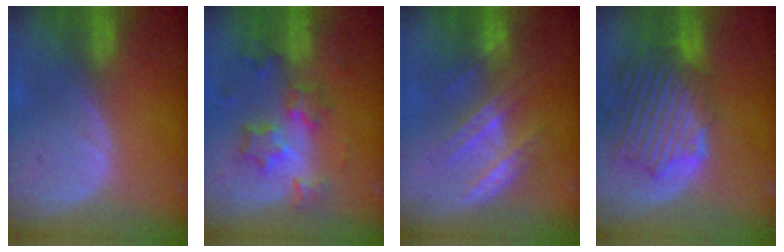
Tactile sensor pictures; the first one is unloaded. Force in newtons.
{"total": 8.4, "press": 7.3, "slide": 4.1}
{"total": 7.3, "press": 6.6, "slide": 3.2}
{"total": 11.4, "press": 10.8, "slide": 3.5}